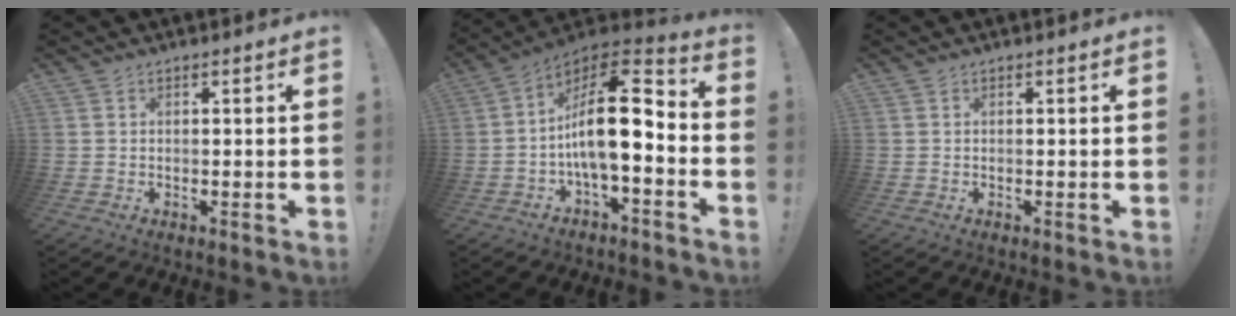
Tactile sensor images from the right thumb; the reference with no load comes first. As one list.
[{"total": 17.1, "force": [-1.6, 6.9, 15.5], "torque": [-0.263, 0.015, -0.023]}, {"total": 0.0}]